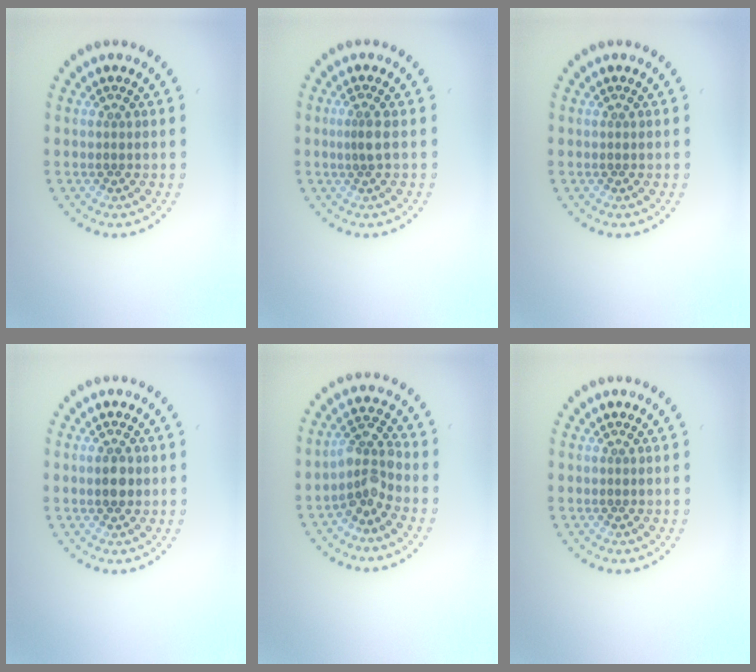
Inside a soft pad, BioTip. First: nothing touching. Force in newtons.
{"total": 0.9, "press": 0.6, "slide": 0.7}
{"total": 0.0}
{"total": 2.2, "press": 2.2, "slide": 0.0}
{"total": 3.1, "press": 2.6, "slide": 1.6}
{"total": 0.0}